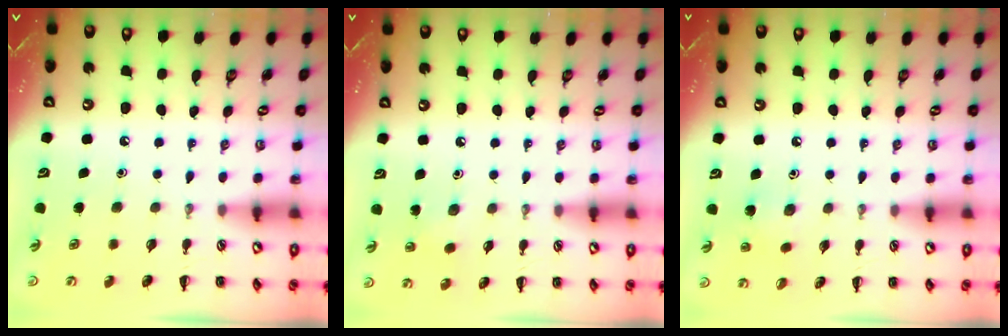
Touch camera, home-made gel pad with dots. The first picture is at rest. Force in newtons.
{"total": 2.3, "press": 2.2, "slide": 0.7}
{"total": 6.3, "press": 6.1, "slide": 1.7}